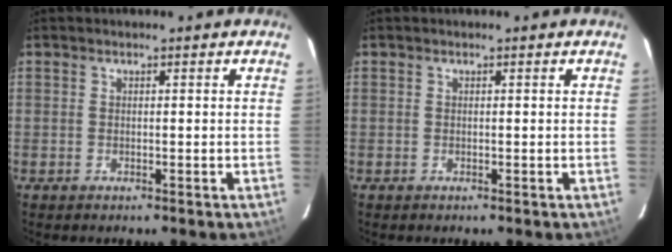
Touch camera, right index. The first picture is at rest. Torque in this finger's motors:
{"motor_torque": [0.00, 0.00, 0.01, 0.00]}